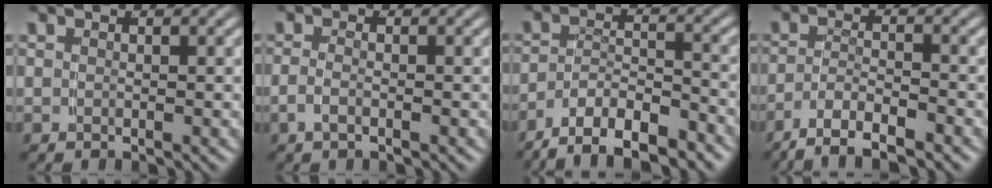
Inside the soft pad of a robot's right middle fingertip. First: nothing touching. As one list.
[{"total": 1.5, "force": [-0.9, 0.1, 1.1], "torque": [-0.030, -0.010, -0.011]}, {"total": 7.1, "force": [-5.9, 2.9, 2.8], "torque": [-0.046, -0.014, -0.095]}, {"total": 4.8, "force": [-4.0, 1.3, 2.3], "torque": [-0.042, -0.013, -0.061]}]